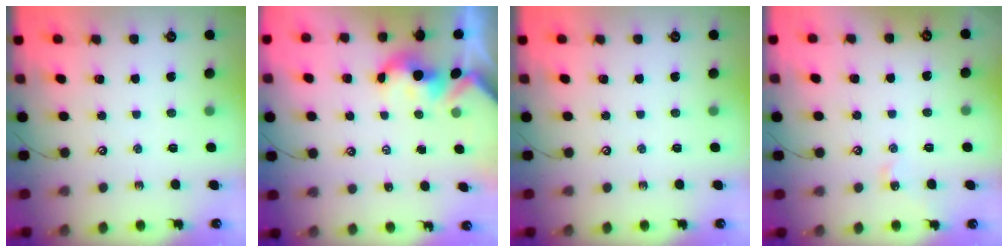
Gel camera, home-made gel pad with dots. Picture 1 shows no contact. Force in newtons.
{"total": 2.1, "press": 2.1, "slide": 0.2}
{"total": 0.0}
{"total": 2.2, "press": 2.1, "slide": 0.6}